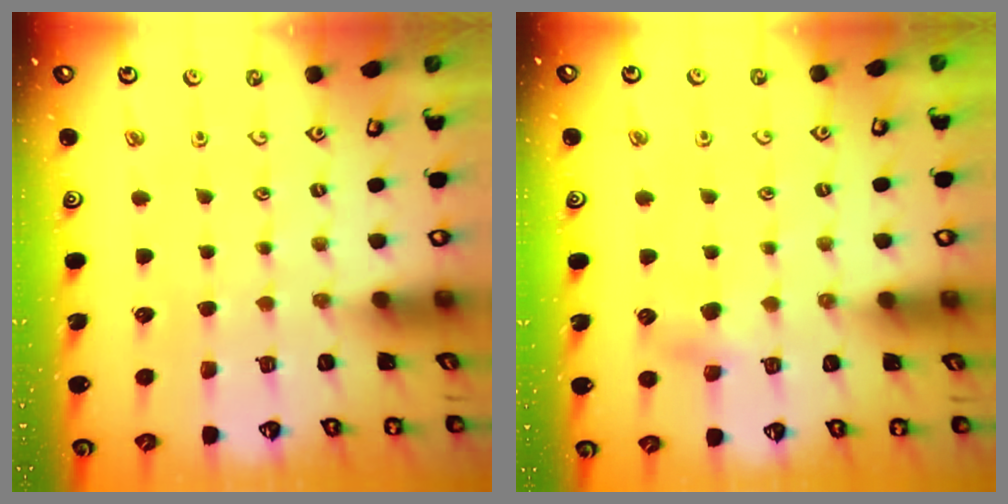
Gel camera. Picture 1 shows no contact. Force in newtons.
{"total": 5.5, "press": 5.4, "slide": 0.5}